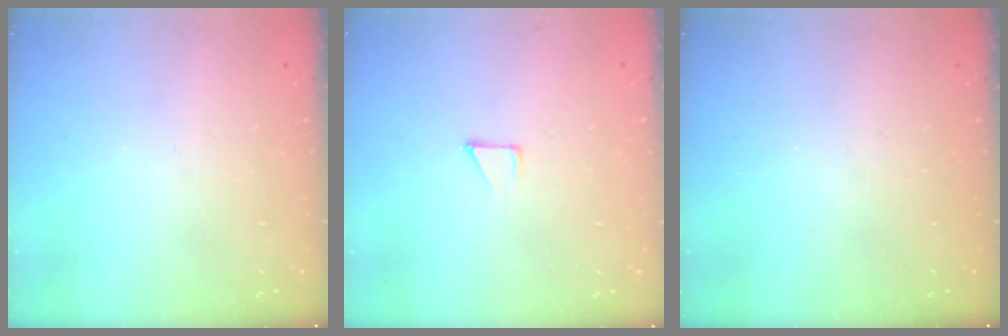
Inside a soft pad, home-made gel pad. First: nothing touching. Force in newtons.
{"total": 4.8, "press": 4.8, "slide": 0.2}
{"total": 0.0}